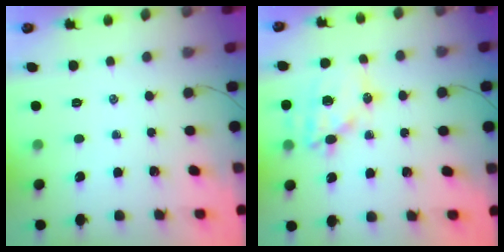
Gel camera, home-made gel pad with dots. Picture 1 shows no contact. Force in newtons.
{"total": 15.9, "press": 15.5, "slide": 3.4}